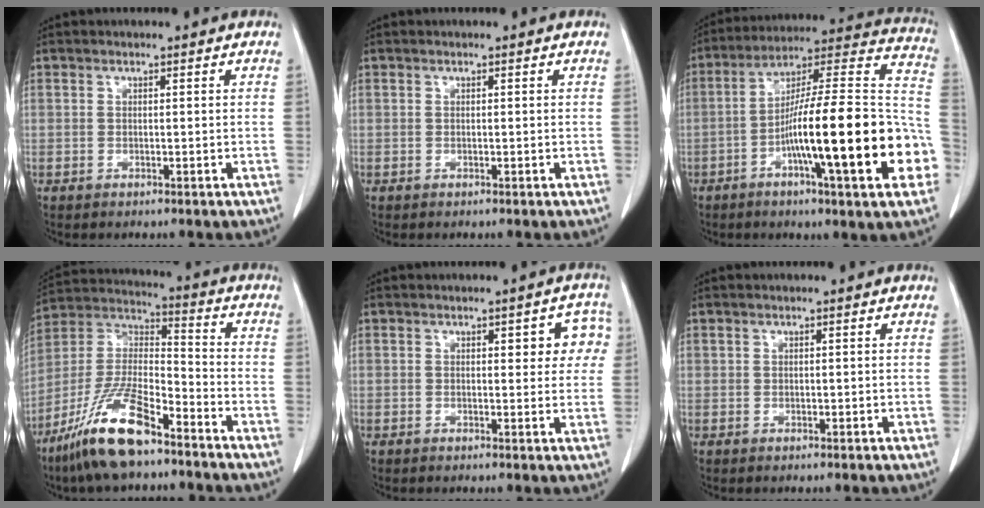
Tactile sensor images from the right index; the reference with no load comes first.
{"total": 0.0}
{"total": 25.4, "force": [-7.3, 2.7, 24.1], "torque": [-0.296, 0.015, -0.114]}
{"total": 14.7, "force": [-10.1, 3.7, 10.0], "torque": [-0.209, -0.002, -0.190]}
{"total": 5.4, "force": [1.7, 2.4, 4.5], "torque": [-0.034, 0.016, 0.016]}
{"total": 0.5, "force": [0.2, 0.5, 0.2], "torque": [0.002, 0.002, 0.004]}